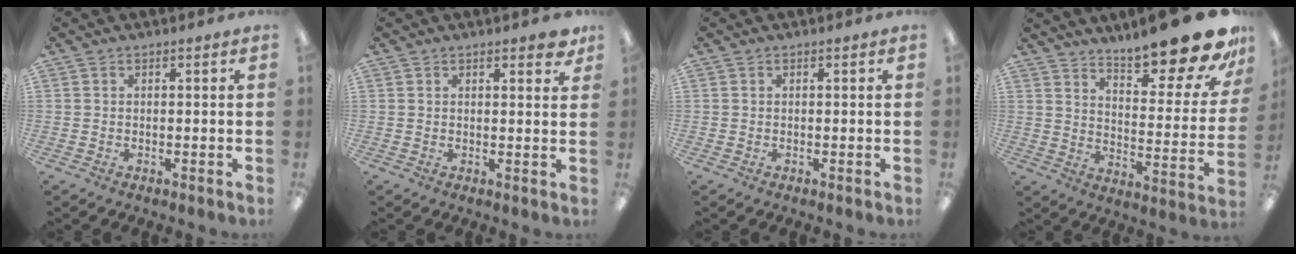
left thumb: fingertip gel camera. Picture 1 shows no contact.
{"total": 3.0, "force": [2.2, 0.9, 1.8], "torque": [-0.016, -0.008, 0.033]}
{"total": 0.0}
{"total": 17.9, "force": [14.1, 3.7, 10.3], "torque": [-0.135, -0.117, 0.228]}